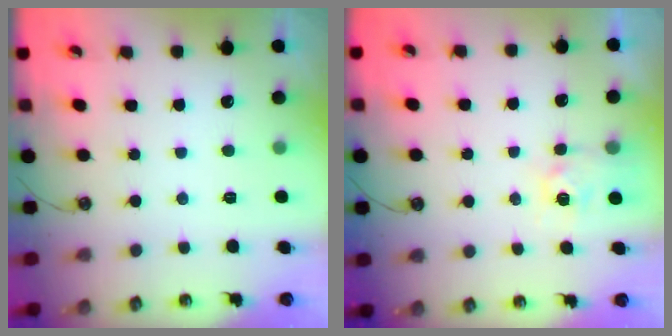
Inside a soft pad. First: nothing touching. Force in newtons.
{"total": 4.3, "press": 4.3, "slide": 0.4}